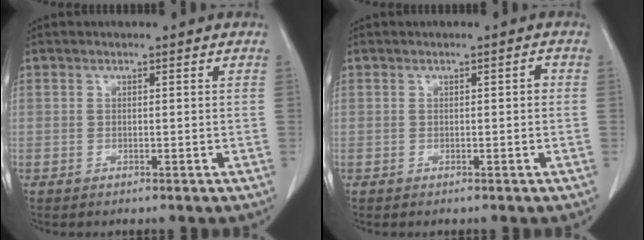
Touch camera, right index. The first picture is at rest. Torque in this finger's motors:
{"motor_torque": [0.11, -0.07, 0.01, 0.01]}